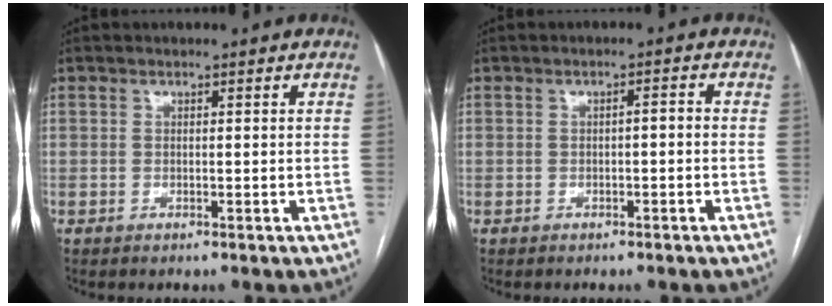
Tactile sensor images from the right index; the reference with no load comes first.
{"total": 1.7, "force": [-0.5, 0.5, 1.6], "torque": [-0.021, 0.007, -0.006]}